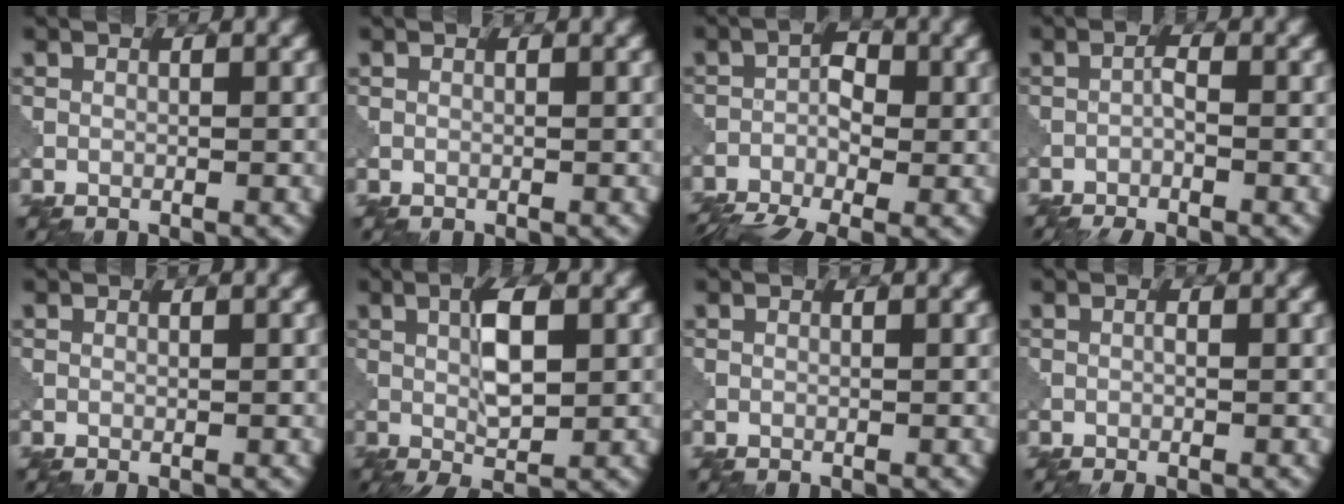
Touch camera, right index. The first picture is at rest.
{"total": 0.0}
{"total": 6.7, "force": [-3.9, 3.0, 4.6], "torque": [-0.086, -0.012, -0.080]}
{"total": 2.4, "force": [-1.8, 0.2, 1.6], "torque": [-0.037, -0.003, -0.041]}
{"total": 0.0}
{"total": 4.4, "force": [0.5, 1.2, 4.2], "torque": [-0.078, 0.003, 0.009]}
{"total": 0.0}
{"total": 0.8, "force": [-0.3, 0.2, 0.7], "torque": [-0.014, 0.000, -0.006]}